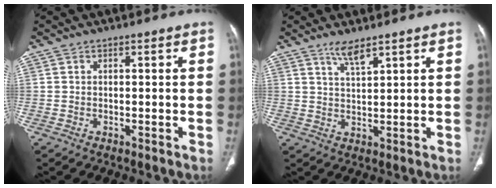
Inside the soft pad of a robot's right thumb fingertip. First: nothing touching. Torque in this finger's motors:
{"motor_torque": [0.37, 0.37, 0.24, -0.12, 0.00]}